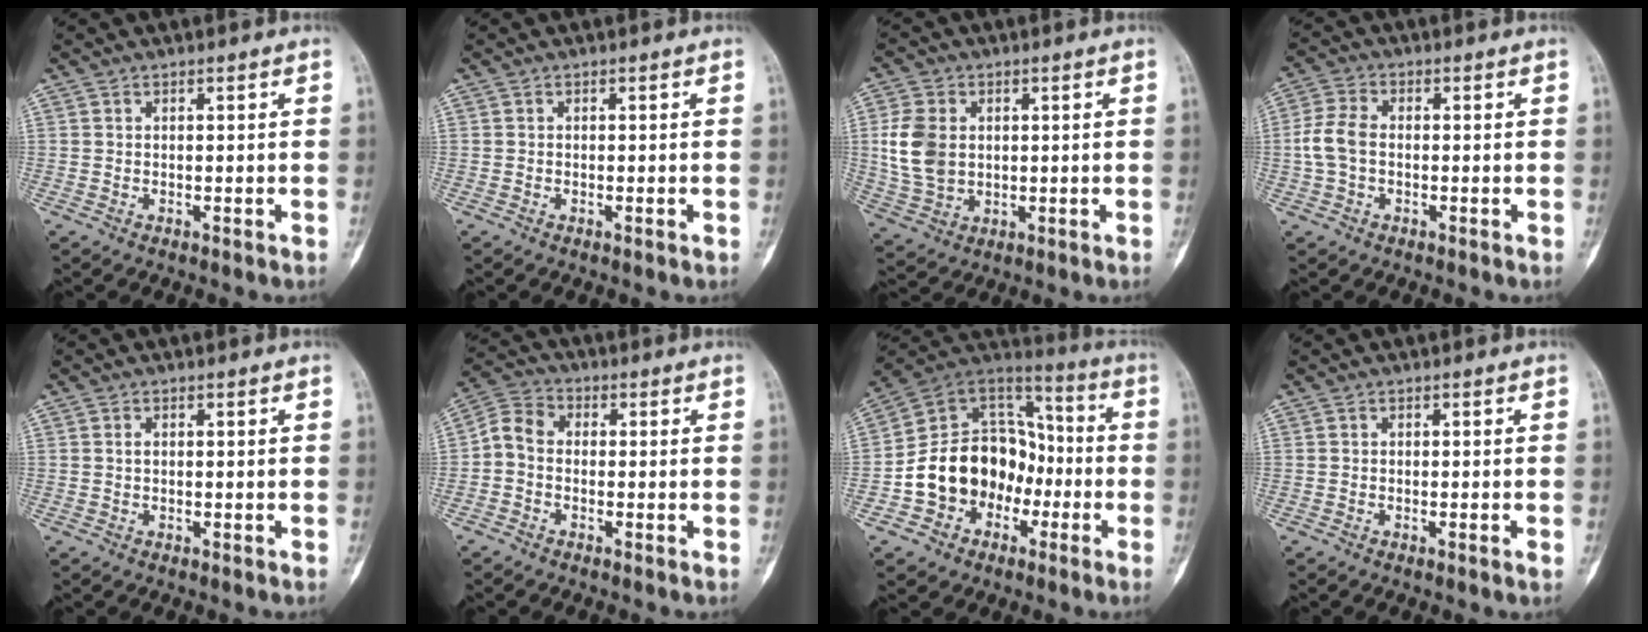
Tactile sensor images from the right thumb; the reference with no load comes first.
{"total": 0.5, "force": [-0.3, 0.0, 0.4], "torque": [-0.006, -0.002, -0.003]}
{"total": 9.6, "force": [1.2, 7.0, 6.4], "torque": [-0.124, -0.003, 0.032]}
{"total": 5.7, "force": [-0.6, 3.7, 4.3], "torque": [-0.099, 0.015, -0.017]}
{"total": 0.7, "force": [0.1, 0.4, 0.5], "torque": [-0.009, 0.001, 0.000]}
{"total": 5.3, "force": [-0.7, 4.0, 3.4], "torque": [-0.054, 0.021, -0.032]}
{"total": 17.8, "force": [-5.2, 14.3, 9.2], "torque": [-0.109, 0.077, -0.091]}
{"total": 1.2, "force": [-0.4, 0.0, 1.1], "torque": [-0.018, -0.004, -0.008]}